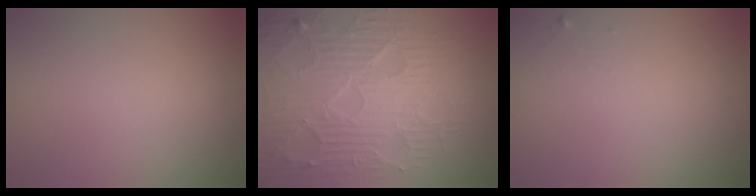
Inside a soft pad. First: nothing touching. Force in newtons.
{"total": 8.9, "press": 6.4, "slide": 6.2}
{"total": 0.6, "press": 0.6, "slide": 0.1}